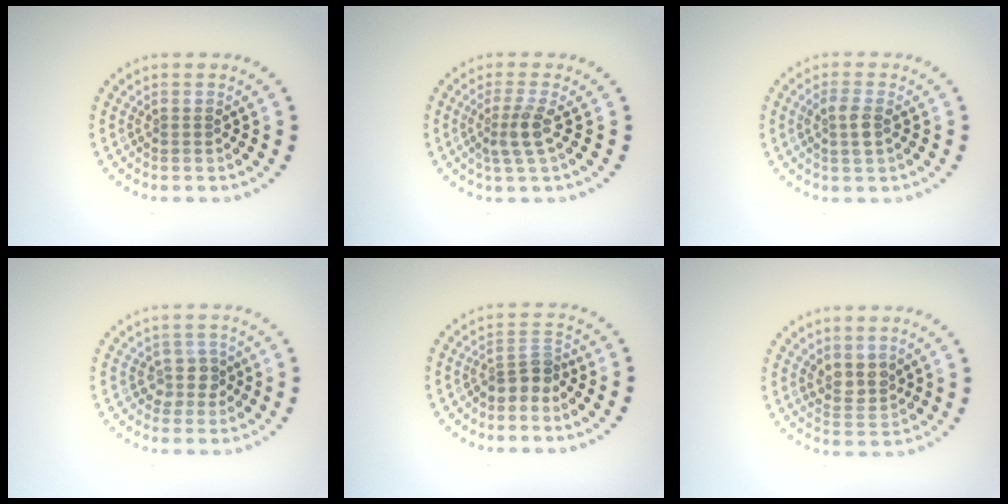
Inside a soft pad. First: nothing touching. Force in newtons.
{"total": 2.4, "press": 1.8, "slide": 1.6}
{"total": 1.9, "press": 1.9, "slide": 0.4}
{"total": 2.1, "press": 1.6, "slide": 1.3}
{"total": 2.4, "press": 1.8, "slide": 1.6}
{"total": 2.3, "press": 1.9, "slide": 1.2}